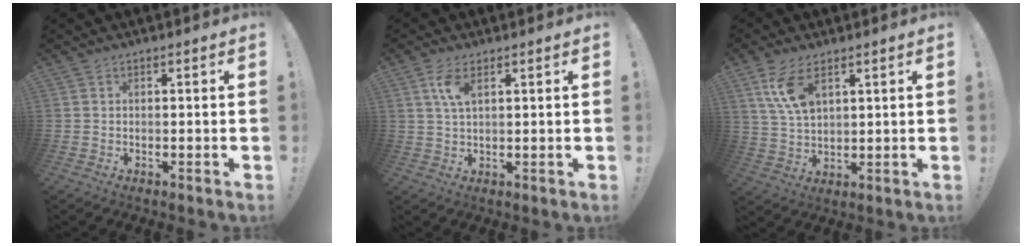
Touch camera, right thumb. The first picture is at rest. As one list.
[{"total": 5.0, "force": [2.1, 1.9, 4.2], "torque": [-0.086, 0.003, 0.036]}, {"total": 9.2, "force": [4.8, 4.3, 6.6], "torque": [-0.140, -0.015, 0.089]}]